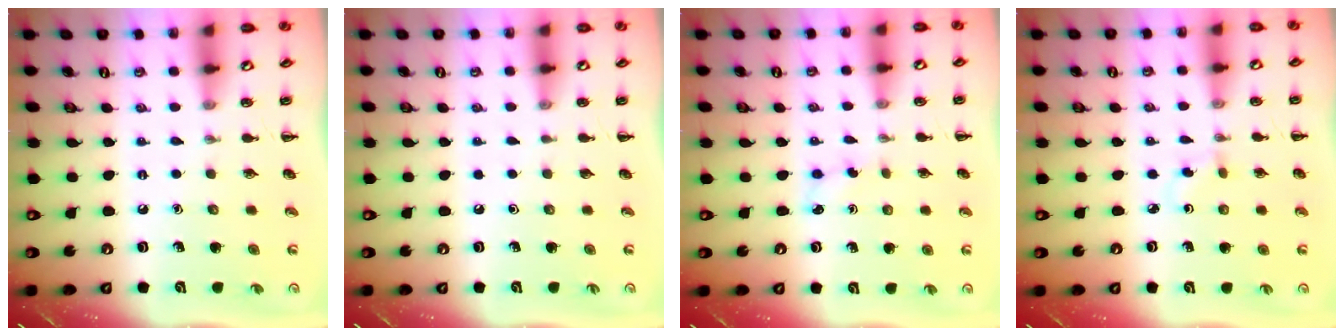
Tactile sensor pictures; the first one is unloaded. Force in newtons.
{"total": 0.0}
{"total": 3.0, "press": 2.8, "slide": 0.9}
{"total": 1.9, "press": 1.7, "slide": 0.9}